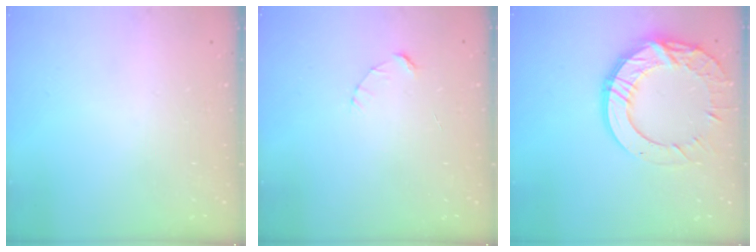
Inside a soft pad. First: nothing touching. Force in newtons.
{"total": 2.4, "press": 2.4, "slide": 0.2}
{"total": 17.0, "press": 17.0, "slide": 1.2}